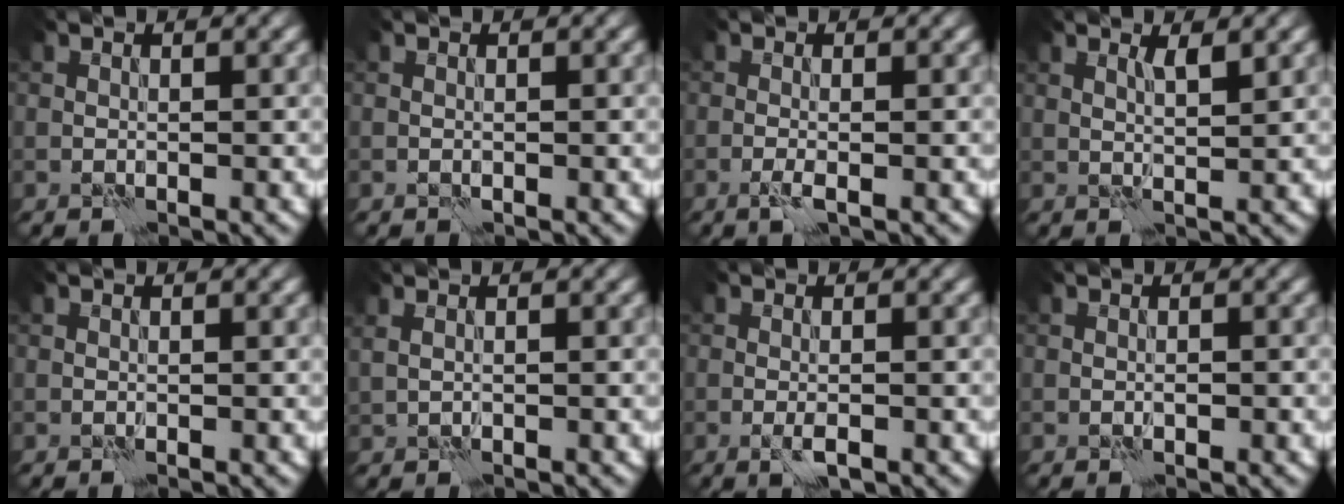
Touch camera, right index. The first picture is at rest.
{"total": 0.0}
{"total": 1.2, "force": [-0.5, 0.1, 1.0], "torque": [-0.023, -0.002, -0.016]}
{"total": 1.6, "force": [1.0, 0.2, 1.1], "torque": [-0.020, 0.001, 0.017]}
{"total": 0.0}
{"total": 1.2, "force": [0.7, 0.6, 0.8], "torque": [-0.009, 0.002, 0.001]}
{"total": 1.4, "force": [-0.7, 0.2, 1.2], "torque": [-0.023, -0.001, -0.014]}
{"total": 0.5, "force": [-0.2, 0.2, 0.4], "torque": [-0.009, 0.004, -0.002]}